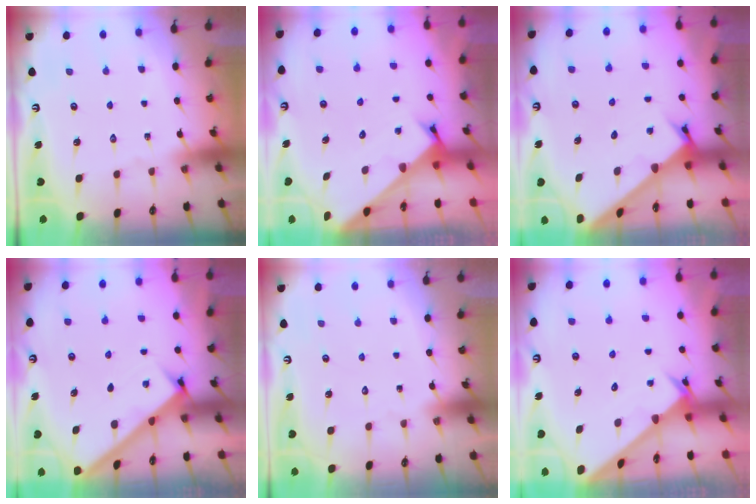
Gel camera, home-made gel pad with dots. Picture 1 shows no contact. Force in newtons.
{"total": 2.4, "press": 2.4, "slide": 0.2}
{"total": 1.8, "press": 1.8, "slide": 0.2}
{"total": 2.6, "press": 2.6, "slide": 0.3}
{"total": 1.6, "press": 1.6, "slide": 0.1}
{"total": 2.5, "press": 2.5, "slide": 0.2}